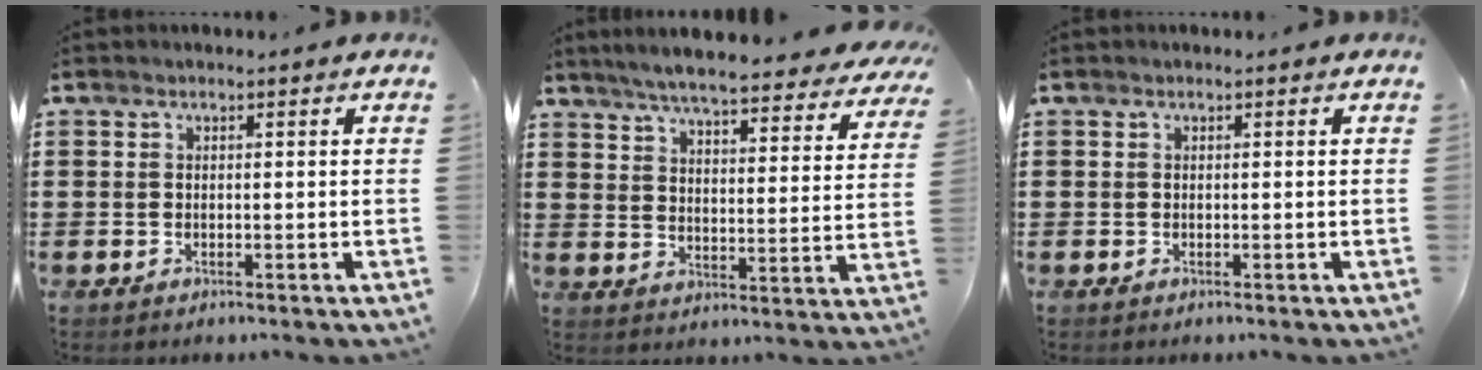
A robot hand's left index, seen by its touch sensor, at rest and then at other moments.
{"total": 6.0, "force": [5.6, -0.2, 2.3], "torque": [-0.069, -0.036, 0.094]}
{"total": 0.0}